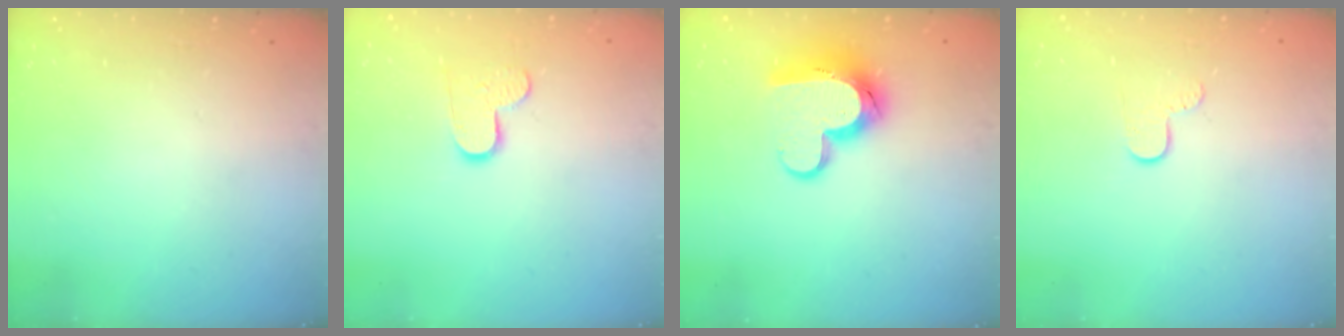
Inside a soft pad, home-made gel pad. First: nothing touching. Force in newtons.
{"total": 8.0, "press": 8.0, "slide": 0.6}
{"total": 13.1, "press": 13.0, "slide": 1.3}
{"total": 6.0, "press": 6.0, "slide": 0.5}